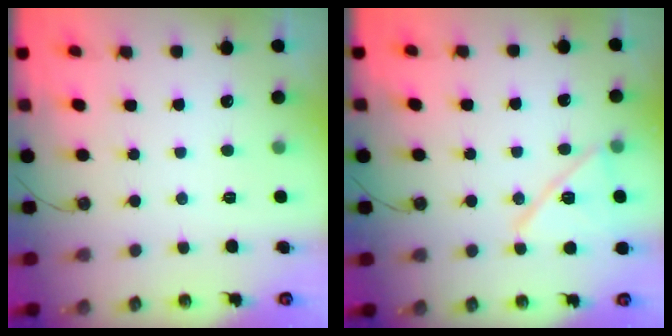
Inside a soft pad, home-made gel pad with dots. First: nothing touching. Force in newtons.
{"total": 13.3, "press": 13.3, "slide": 0.2}